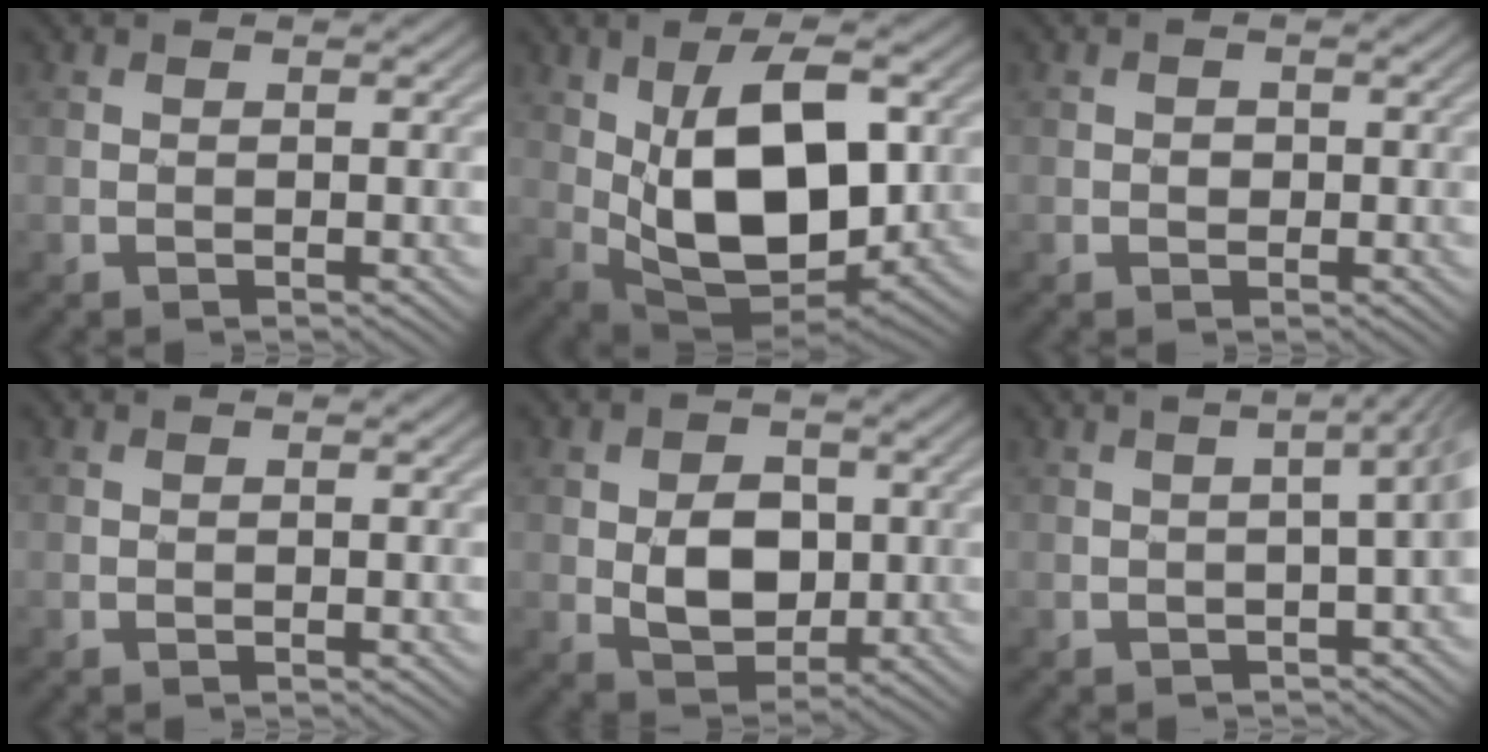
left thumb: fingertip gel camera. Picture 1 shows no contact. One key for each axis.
{"total": 15.0, "fx": 1.5, "fy": 7.9, "fz": 12.6, "tx": -0.215, "ty": -0.007, "tz": 0.033}
{"total": 0.9, "fx": 0.0, "fy": 0.8, "fz": 0.3, "tx": -0.003, "ty": -0.005, "tz": -0.002}
{"total": 0.0}
{"total": 6.1, "fx": 0.0, "fy": 4.3, "fz": 4.3, "tx": -0.080, "ty": -0.007, "tz": 0.001}
{"total": 4.9, "fx": -0.8, "fy": 1.6, "fz": 4.6, "tx": -0.047, "ty": 0.000, "tz": -0.011}